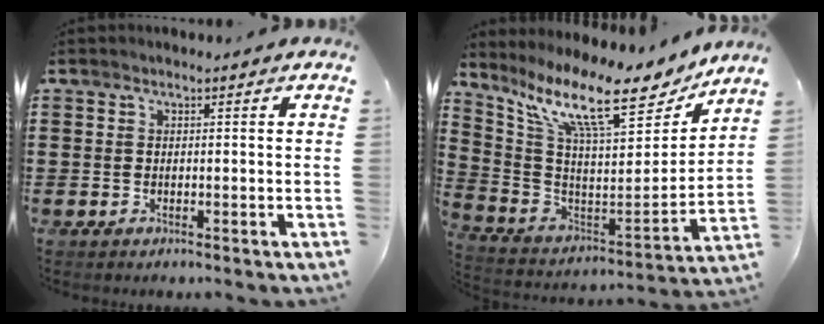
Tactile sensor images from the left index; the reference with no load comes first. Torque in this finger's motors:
{"motor_torque": [0.59, -1.19, 1.05, 0.21]}